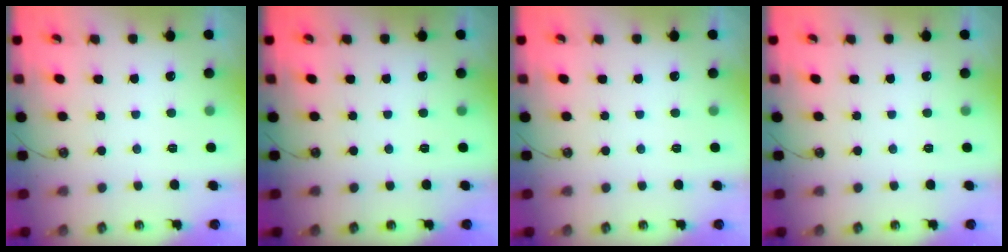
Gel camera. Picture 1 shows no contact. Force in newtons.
{"total": 0.0}
{"total": 0.0}
{"total": 0.0}